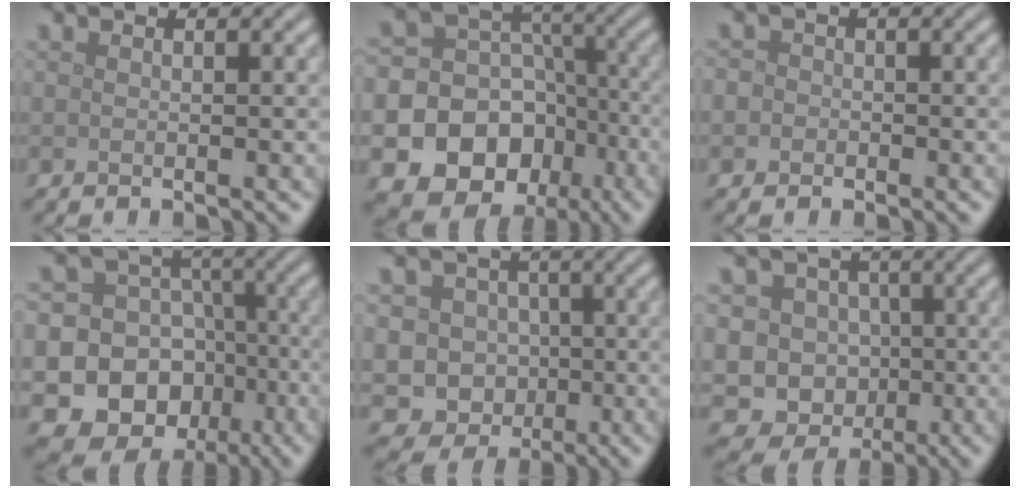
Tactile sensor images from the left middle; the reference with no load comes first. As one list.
[{"total": 20.2, "force": [-8.9, 17.3, 5.4], "torque": [-0.119, -0.046, -0.136]}, {"total": 1.8, "force": [-0.1, 1.7, 0.6], "torque": [0.009, 0.005, -0.023]}, {"total": 19.1, "force": [-6.9, 17.1, 4.8], "torque": [-0.107, -0.026, -0.114]}, {"total": 8.2, "force": [-2.0, 7.6, 2.3], "torque": [-0.018, 0.013, -0.066]}, {"total": 10.9, "force": [-2.5, 10.1, 3.0], "torque": [-0.051, 0.015, -0.071]}]